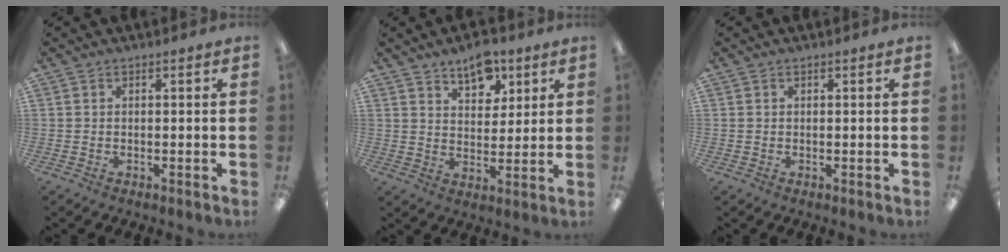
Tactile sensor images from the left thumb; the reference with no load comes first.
{"total": 8.6, "force": [6.2, 4.6, 3.8], "torque": [-0.043, -0.032, 0.108]}
{"total": 0.0}